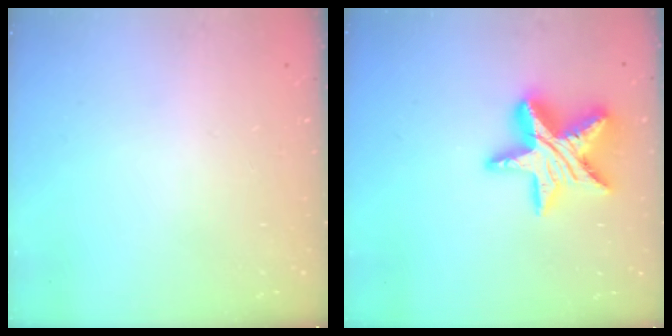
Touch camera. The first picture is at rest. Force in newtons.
{"total": 17.8, "press": 17.8, "slide": 1.2}